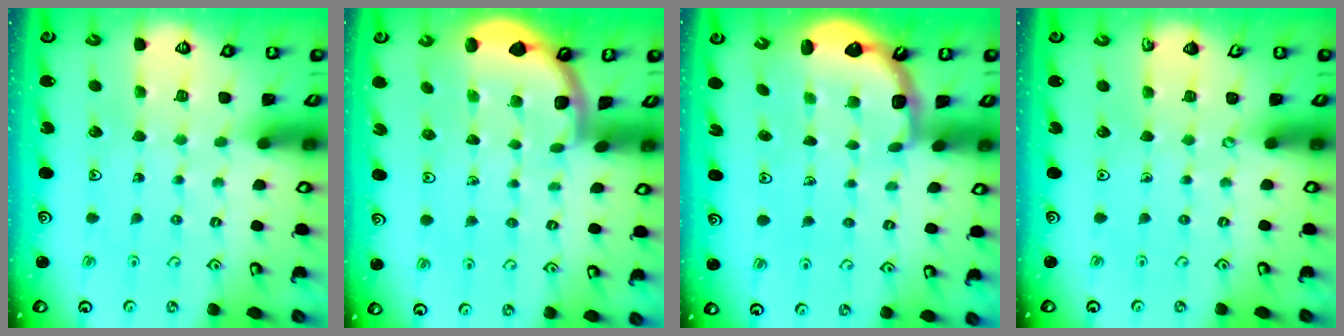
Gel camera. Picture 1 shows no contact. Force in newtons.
{"total": 1.7, "press": 1.7, "slide": 0.0}
{"total": 2.6, "press": 2.2, "slide": 1.4}
{"total": 0.0}